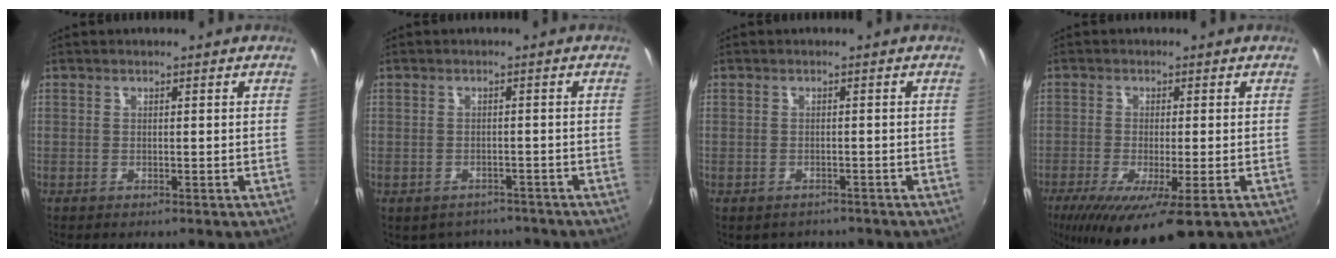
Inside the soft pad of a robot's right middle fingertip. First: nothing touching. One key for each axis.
{"total": 6.9, "fx": -5.5, "fy": 3.7, "fz": 1.8, "tx": -0.047, "ty": -0.014, "tz": -0.071}
{"total": 3.1, "fx": -2.4, "fy": 1.8, "fz": 0.7, "tx": -0.019, "ty": -0.009, "tz": -0.031}
{"total": 12.7, "fx": -7.0, "fy": 2.8, "fz": 10.2, "tx": -0.202, "ty": -0.046, "tz": -0.111}